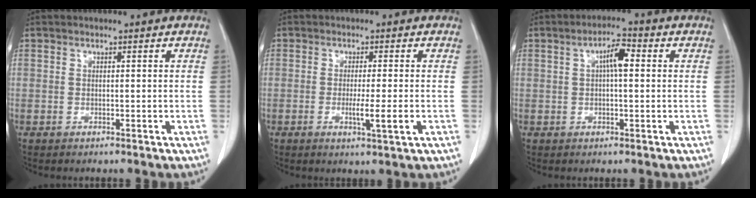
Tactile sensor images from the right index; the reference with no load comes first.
{"total": 4.2, "force": [-1.2, -0.2, 4.0], "torque": [-0.067, -0.011, -0.018]}
{"total": 4.5, "force": [0.9, 1.1, 4.3], "torque": [-0.074, 0.013, 0.012]}